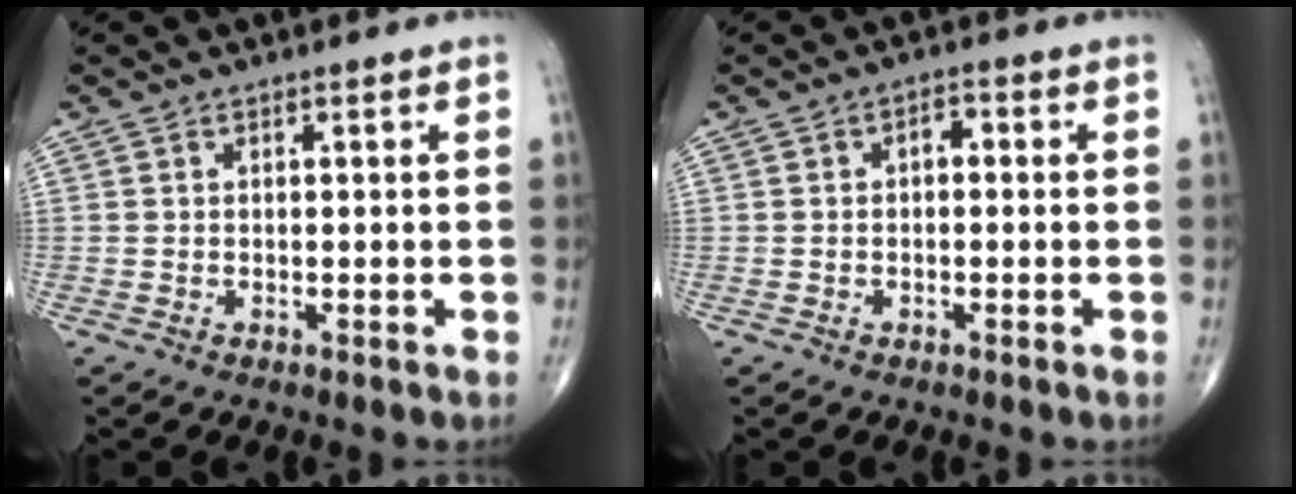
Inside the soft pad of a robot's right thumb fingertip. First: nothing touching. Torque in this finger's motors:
{"motor_torque": [0.76, 1.75, 0.10, -0.21, -0.01]}